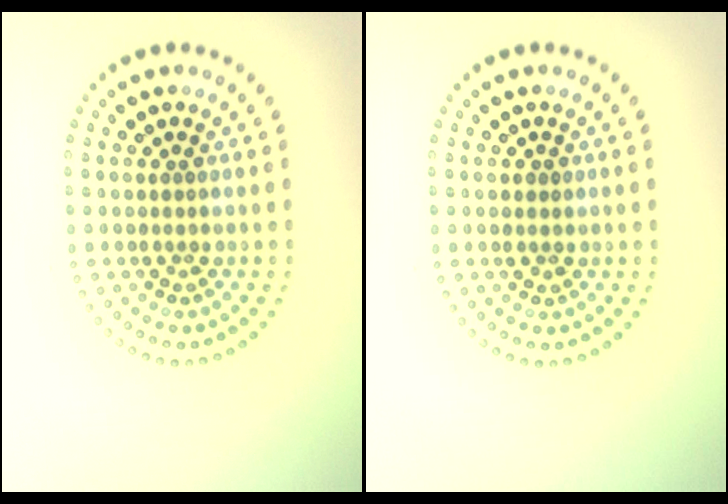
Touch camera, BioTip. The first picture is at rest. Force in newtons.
{"total": 0.7, "press": 0.7, "slide": 0.1}